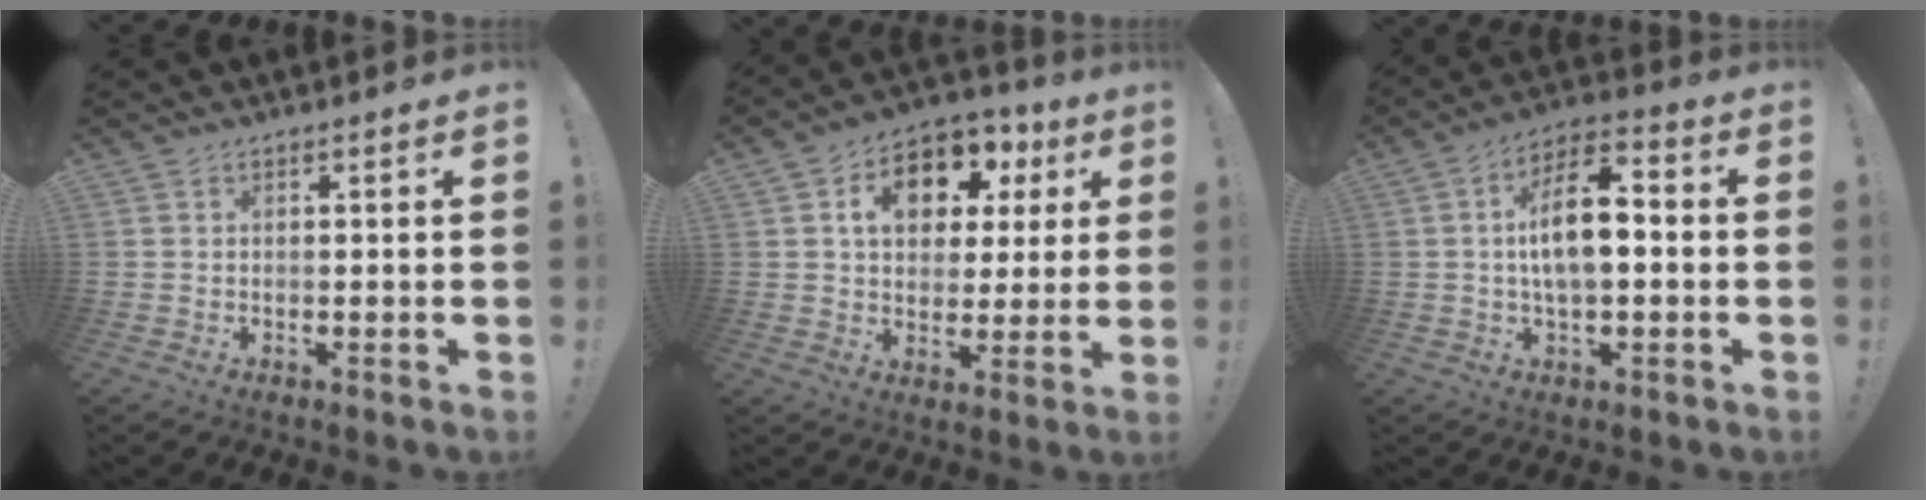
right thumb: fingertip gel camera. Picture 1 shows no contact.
{"total": 13.4, "force": [5.4, 9.7, 7.5], "torque": [-0.109, -0.021, 0.098]}
{"total": 12.4, "force": [-0.2, 6.0, 10.9], "torque": [-0.174, 0.008, -0.005]}